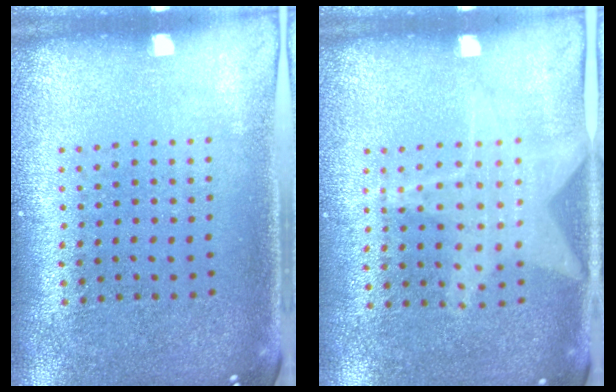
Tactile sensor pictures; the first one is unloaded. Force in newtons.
{"total": 1.2, "press": 1.2, "slide": 0.2}